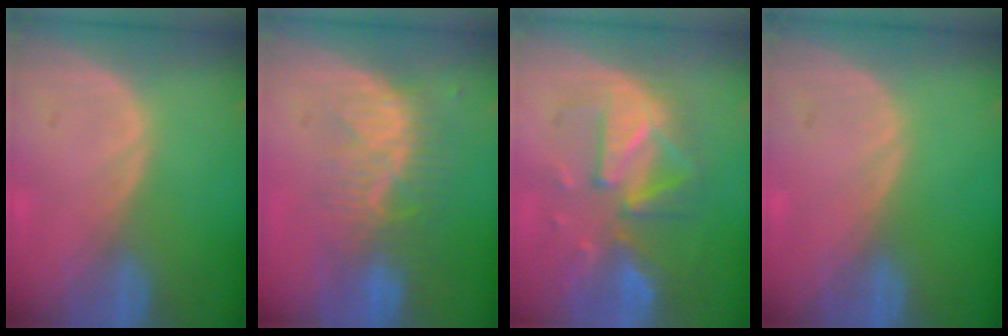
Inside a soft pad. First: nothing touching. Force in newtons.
{"total": 8.2, "press": 7.3, "slide": 3.7}
{"total": 9.4, "press": 9.0, "slide": 2.5}
{"total": 0.0}